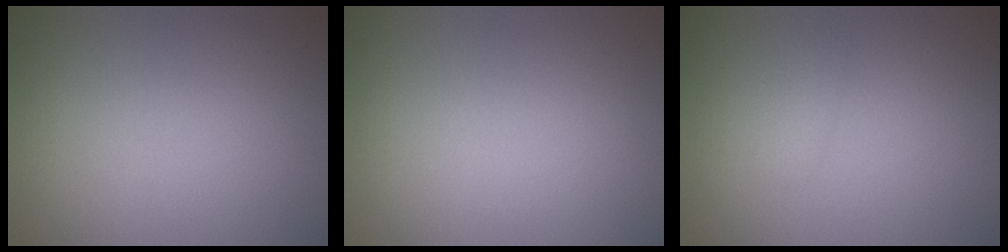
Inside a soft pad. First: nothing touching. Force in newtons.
{"total": 0.0}
{"total": 1.0, "press": 1.0, "slide": 0.1}